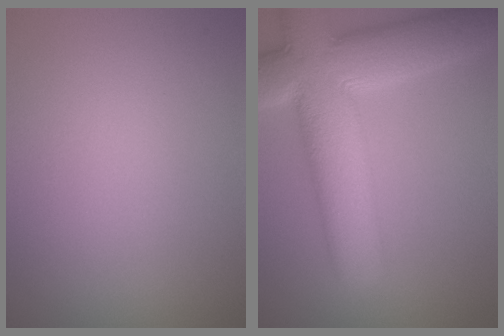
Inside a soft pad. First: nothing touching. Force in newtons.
{"total": 11.8, "press": 11.8, "slide": 0.9}